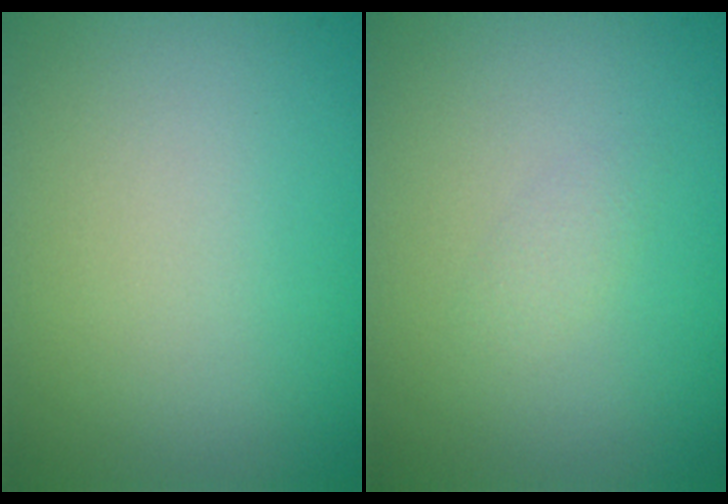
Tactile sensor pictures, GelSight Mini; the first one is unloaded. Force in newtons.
{"total": 0.7, "press": 0.7, "slide": 0.0}